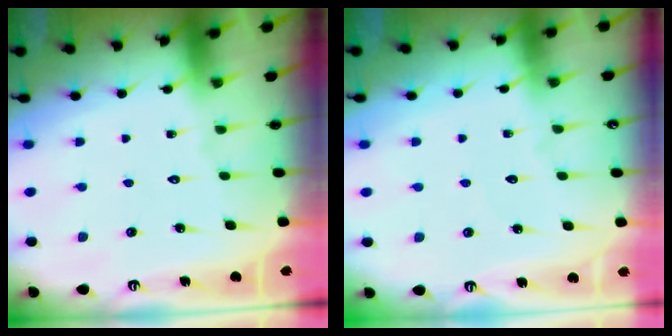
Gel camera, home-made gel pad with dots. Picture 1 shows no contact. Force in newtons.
{"total": 2.1, "press": 2.1, "slide": 0.1}